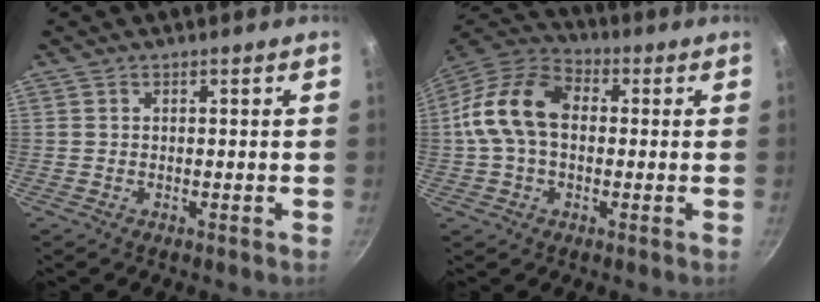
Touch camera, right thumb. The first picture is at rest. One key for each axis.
{"total": 14.1, "fx": 0.7, "fy": 9.9, "fz": 10.0, "tx": -0.163, "ty": 0.032, "tz": -0.006}